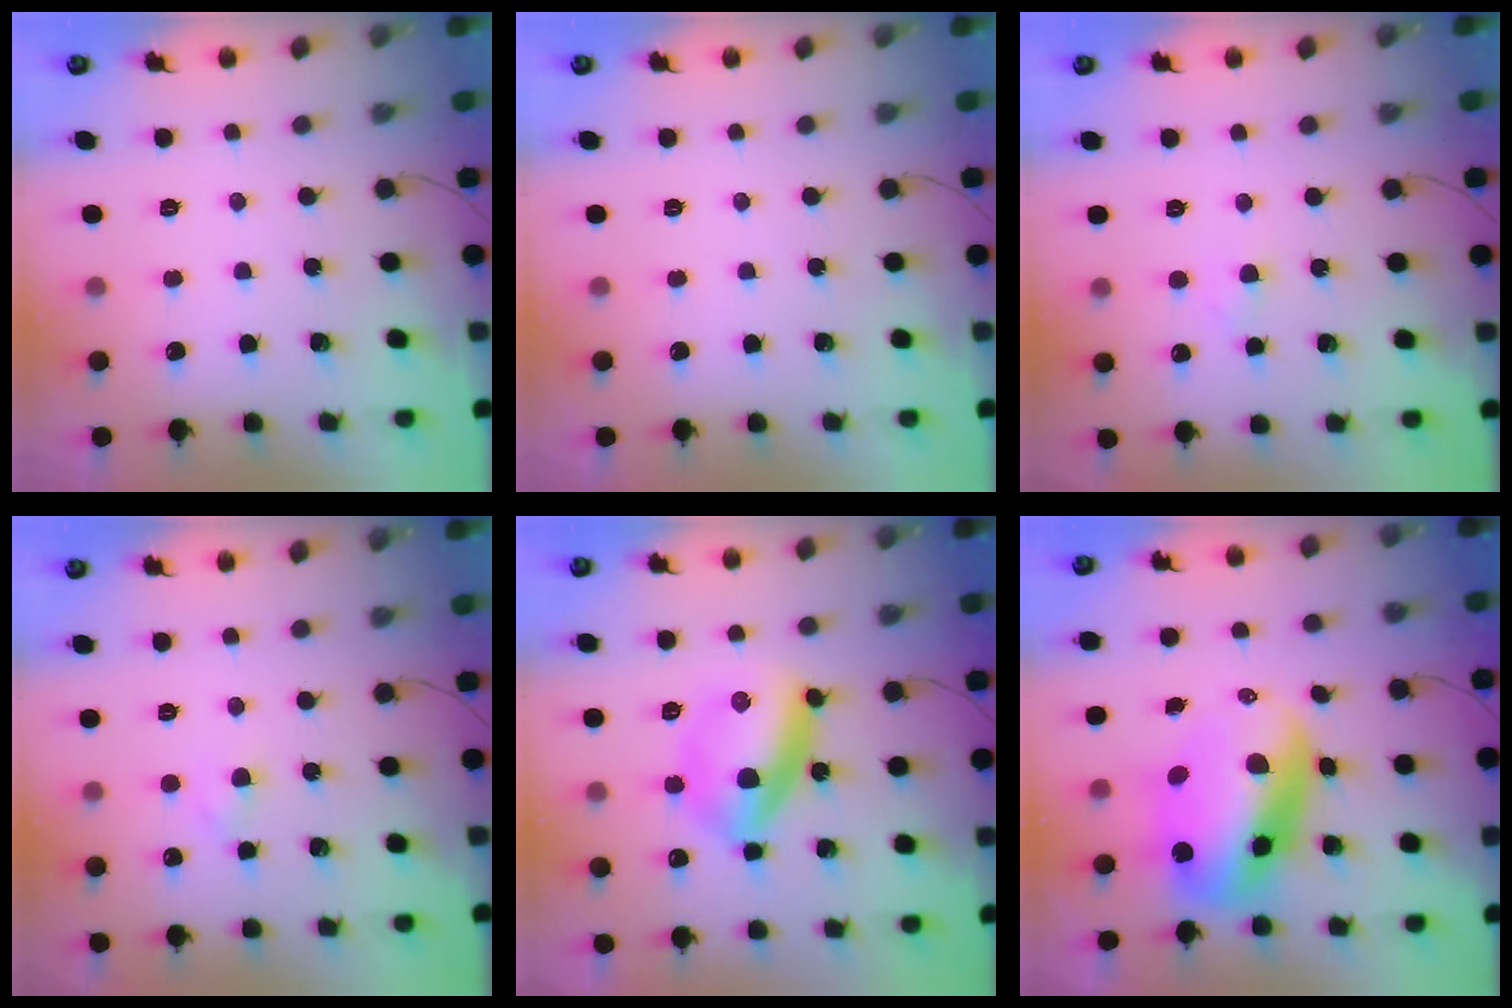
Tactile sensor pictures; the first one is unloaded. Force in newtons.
{"total": 0.0}
{"total": 1.6, "press": 1.4, "slide": 0.8}
{"total": 2.2, "press": 2.0, "slide": 0.9}
{"total": 12.8, "press": 12.8, "slide": 0.3}
{"total": 14.2, "press": 13.8, "slide": 3.3}